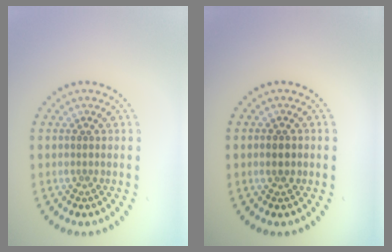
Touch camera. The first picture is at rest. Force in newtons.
{"total": 1.8, "press": 1.8, "slide": 0.1}